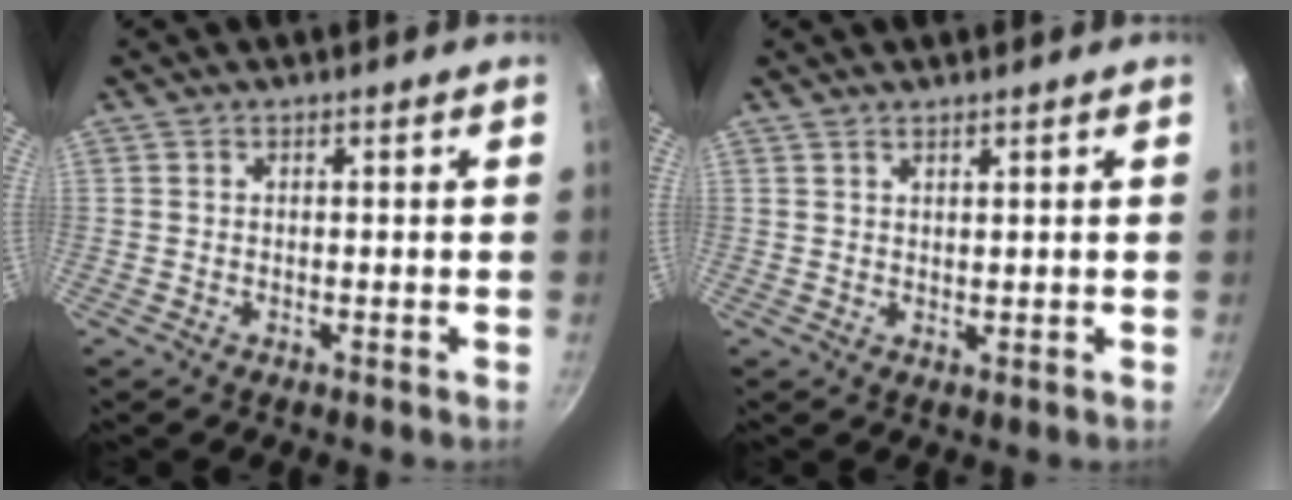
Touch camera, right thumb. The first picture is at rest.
{"total": 1.3, "force": [1.1, 0.1, 0.7], "torque": [-0.006, -0.015, 0.015]}